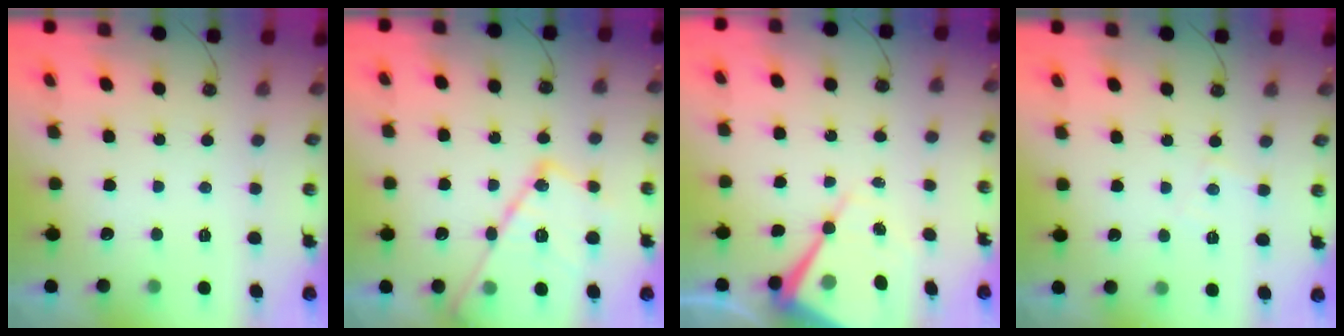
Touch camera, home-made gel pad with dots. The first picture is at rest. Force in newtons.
{"total": 17.9, "press": 17.9, "slide": 1.0}
{"total": 12.4, "press": 12.3, "slide": 0.8}
{"total": 3.8, "press": 3.7, "slide": 0.6}